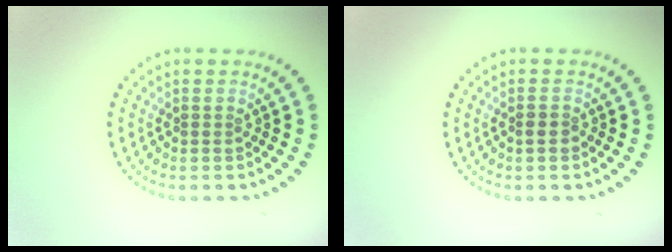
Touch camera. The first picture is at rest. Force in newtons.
{"total": 1.1, "press": 0.9, "slide": 0.5}